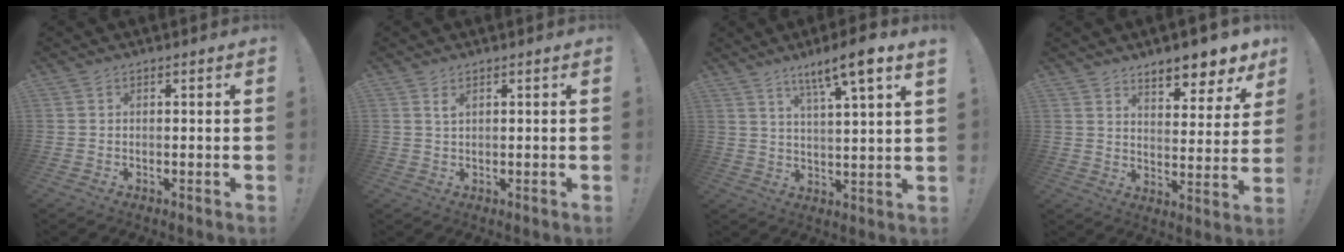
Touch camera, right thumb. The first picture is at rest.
{"total": 1.6, "force": [1.0, 0.7, 0.9], "torque": [-0.005, -0.008, 0.016]}
{"total": 9.9, "force": [6.5, -0.2, 7.5], "torque": [-0.116, -0.040, 0.097]}
{"total": 9.1, "force": [7.7, 2.6, 4.1], "torque": [-0.043, -0.071, 0.133]}